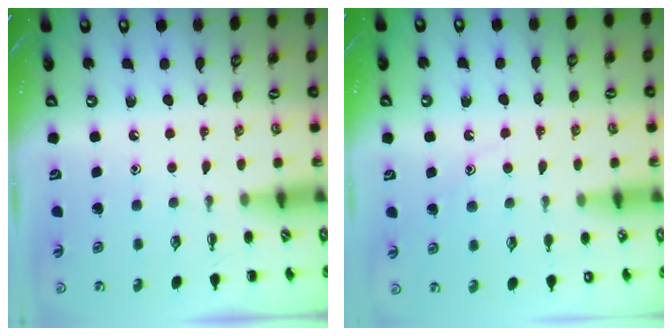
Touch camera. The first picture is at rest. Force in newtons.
{"total": 8.9, "press": 8.8, "slide": 1.3}